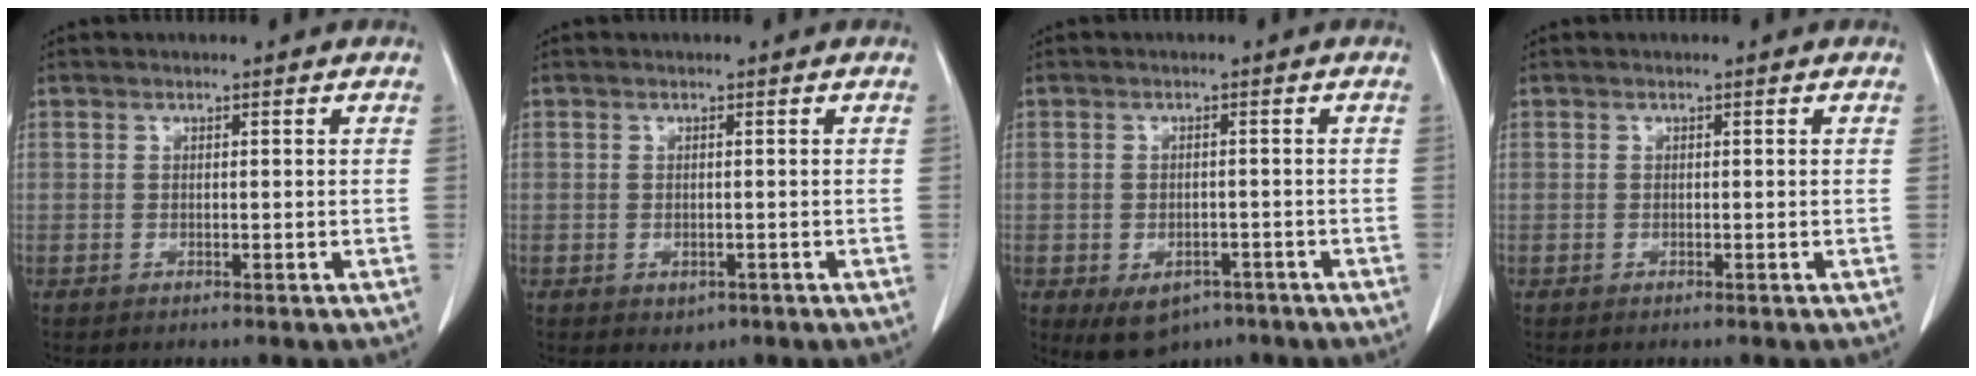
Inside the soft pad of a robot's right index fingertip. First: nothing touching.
{"total": 1.7, "force": [-0.8, 1.3, 0.8], "torque": [-0.010, 0.001, -0.002]}
{"total": 6.4, "force": [-3.7, 4.3, 2.9], "torque": [-0.043, 0.000, -0.044]}
{"total": 0.0}